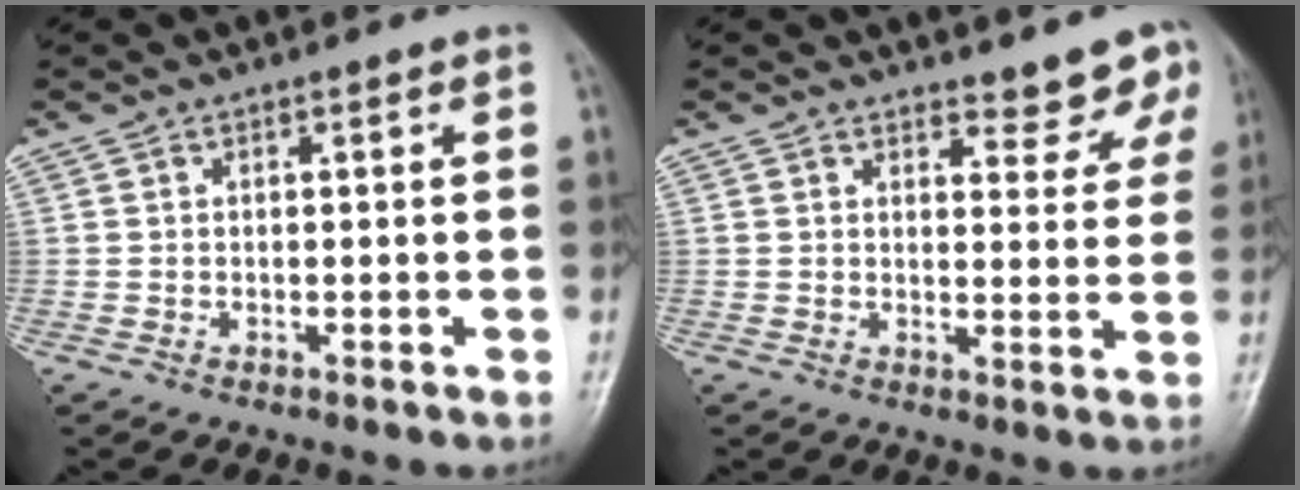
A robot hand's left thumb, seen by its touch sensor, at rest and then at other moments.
{"total": 5.8, "force": [5.2, 2.2, 1.5], "torque": [0.014, -0.038, 0.051]}